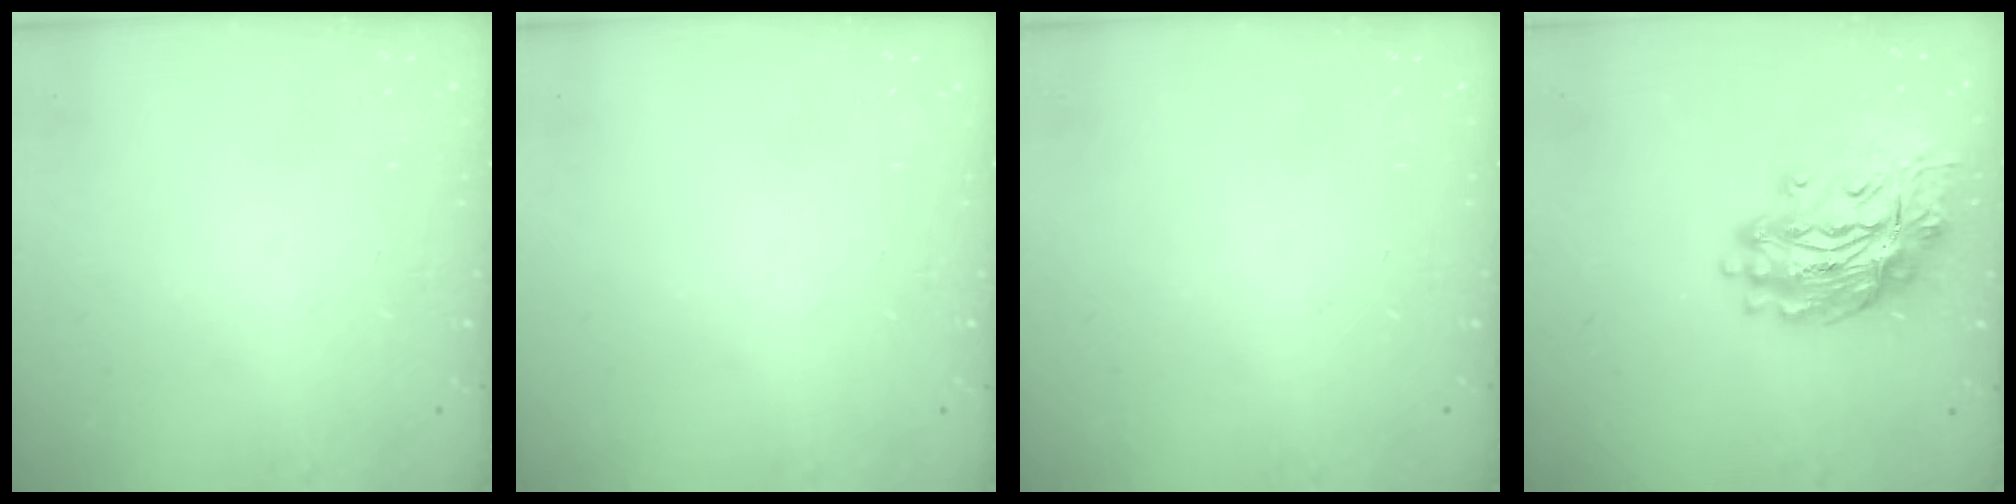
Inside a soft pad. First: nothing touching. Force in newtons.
{"total": 0.0}
{"total": 0.0}
{"total": 16.8, "press": 16.7, "slide": 1.9}